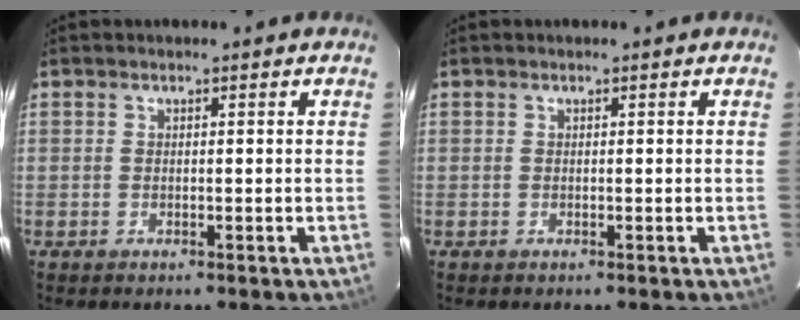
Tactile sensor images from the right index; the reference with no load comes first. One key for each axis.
{"total": 0.0}